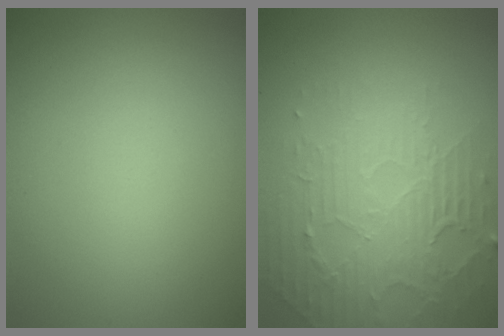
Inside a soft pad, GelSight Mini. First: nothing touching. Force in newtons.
{"total": 5.7, "press": 3.4, "slide": 4.6}